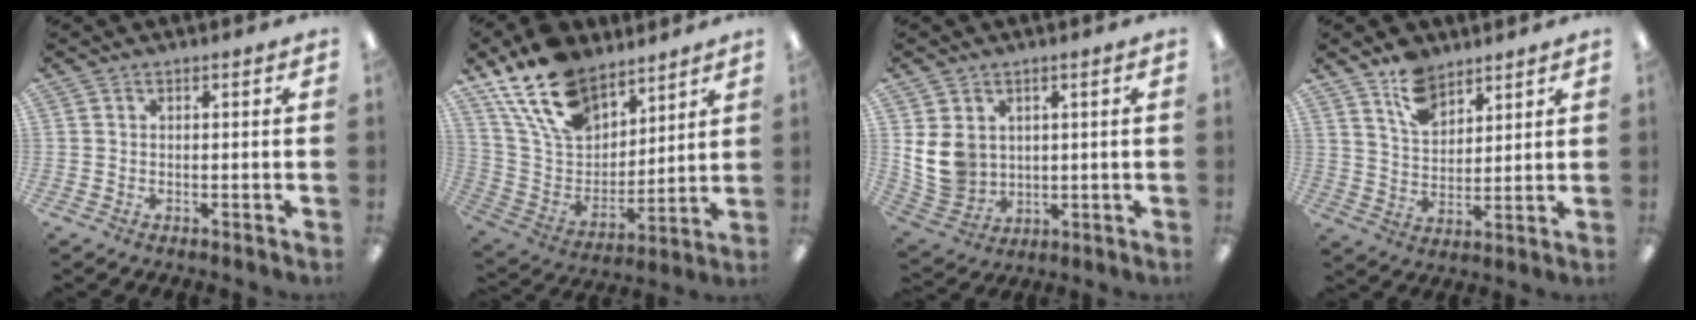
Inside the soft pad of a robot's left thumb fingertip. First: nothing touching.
{"total": 19.3, "force": [13.2, 10.8, 9.0], "torque": [-0.182, -0.065, 0.248]}
{"total": 8.9, "force": [1.9, 7.9, 3.7], "torque": [-0.096, -0.005, 0.044]}
{"total": 9.6, "force": [7.1, 5.3, 3.7], "torque": [-0.066, -0.036, 0.130]}